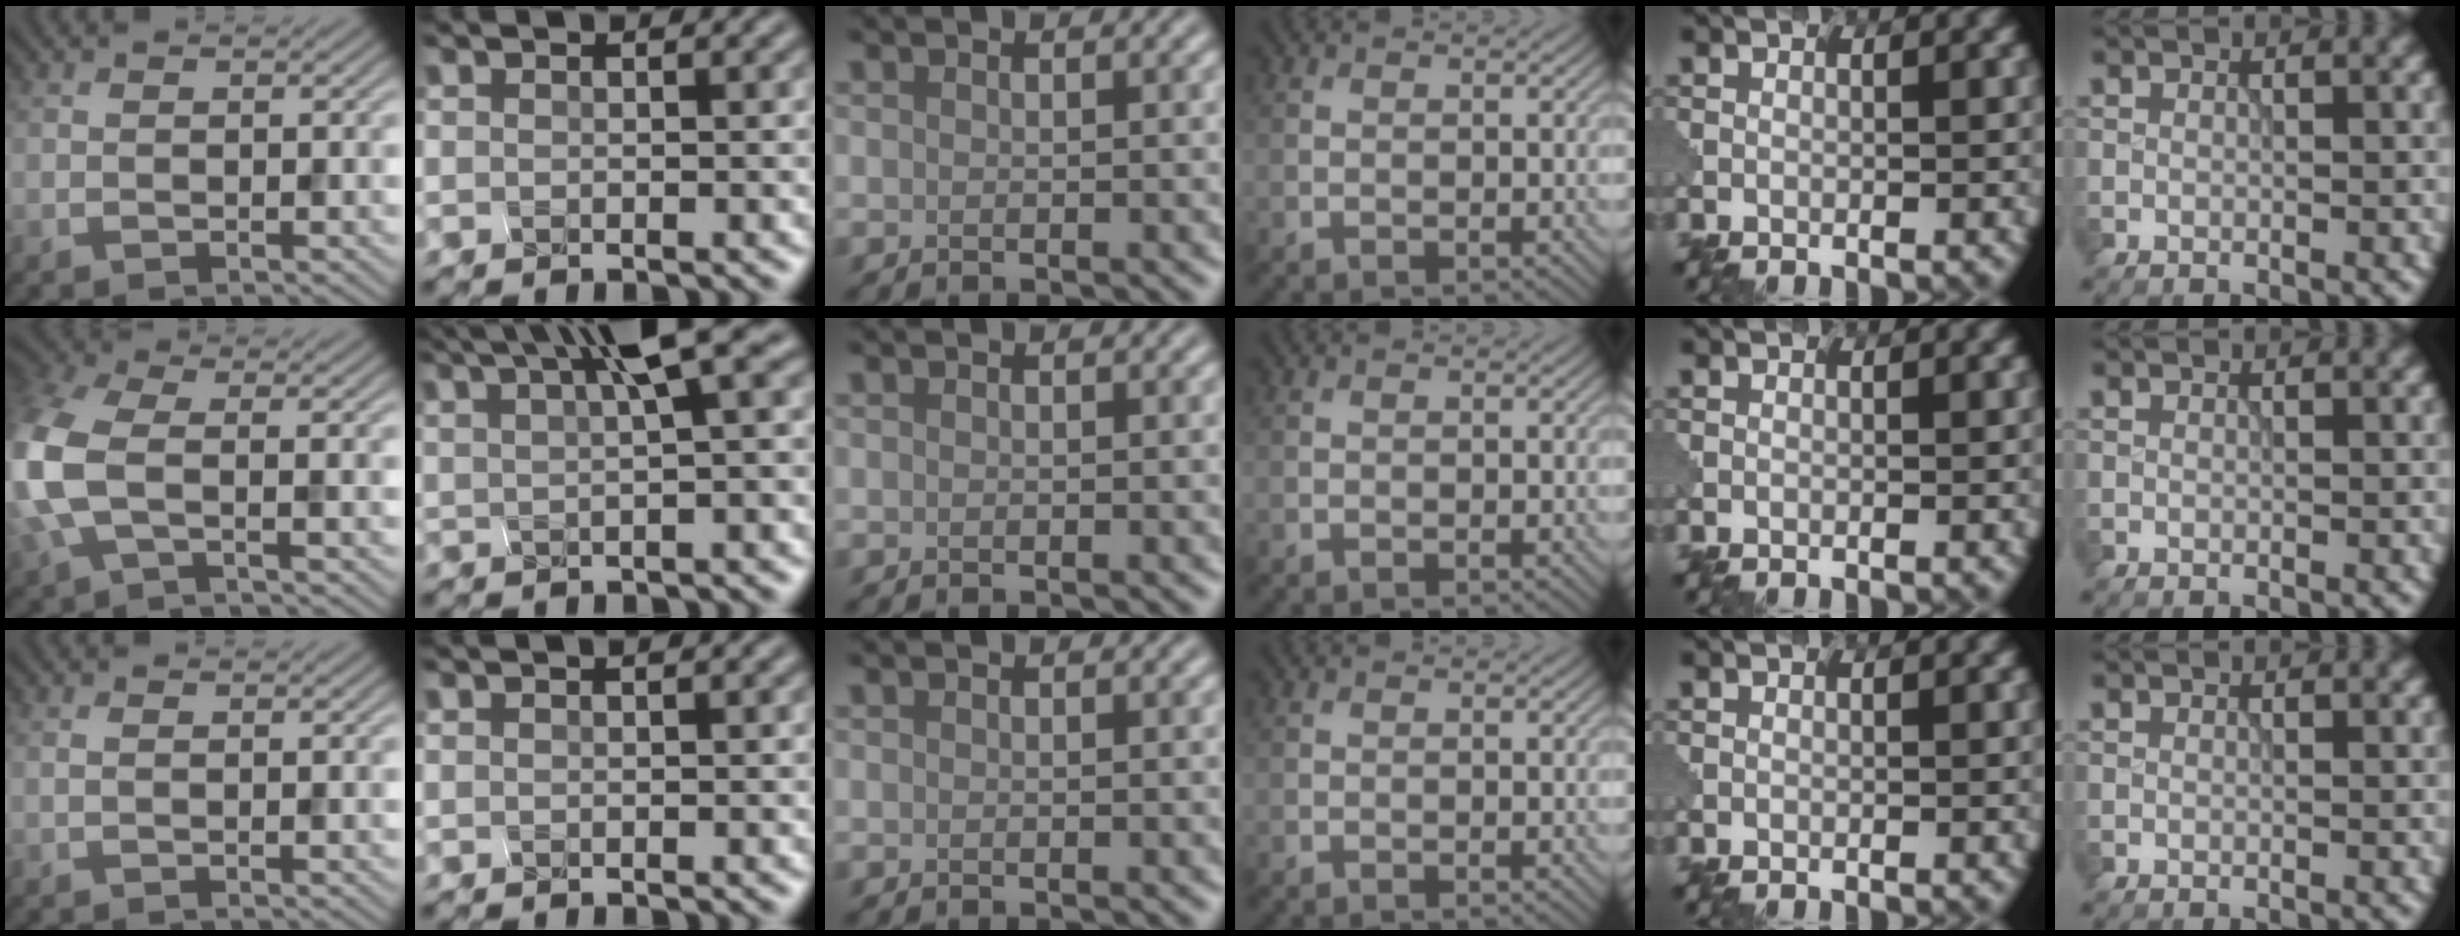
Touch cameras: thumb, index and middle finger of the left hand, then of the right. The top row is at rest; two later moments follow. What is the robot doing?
{"motion": "squeeze", "object": "clothespin"}